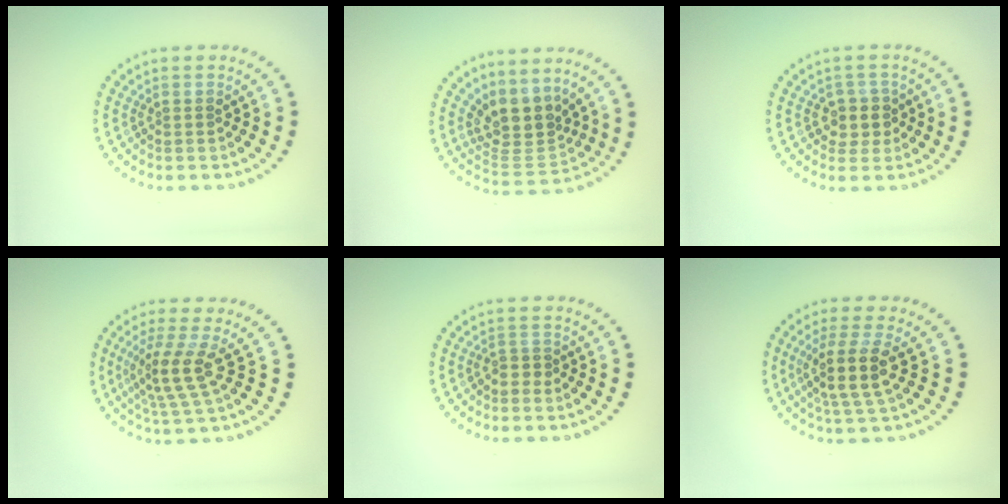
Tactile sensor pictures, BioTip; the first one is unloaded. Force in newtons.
{"total": 4.1, "press": 3.2, "slide": 2.5}
{"total": 2.3, "press": 2.0, "slide": 1.0}
{"total": 3.5, "press": 2.7, "slide": 2.2}
{"total": 1.0, "press": 0.6, "slide": 0.8}
{"total": 4.0, "press": 3.3, "slide": 2.3}